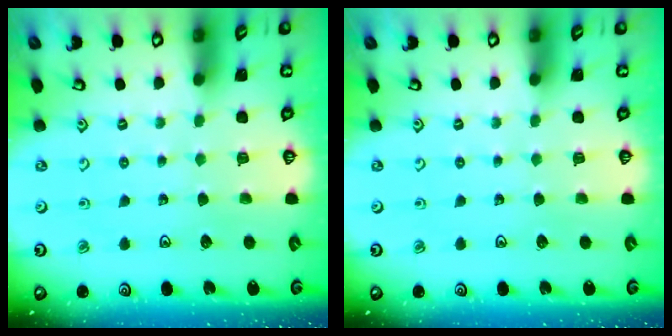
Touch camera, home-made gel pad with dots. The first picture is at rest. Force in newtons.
{"total": 0.0}